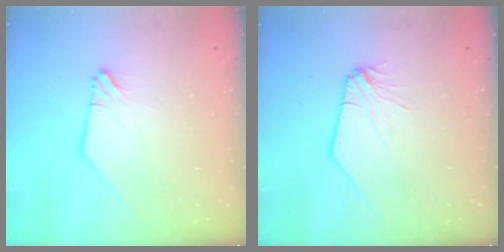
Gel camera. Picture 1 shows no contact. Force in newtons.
{"total": 0.0}